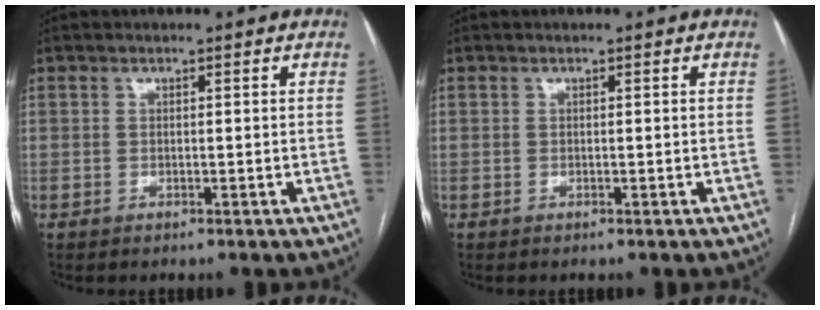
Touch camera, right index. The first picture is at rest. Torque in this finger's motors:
{"motor_torque": [0.00, 0.00, 0.00, 0.00]}